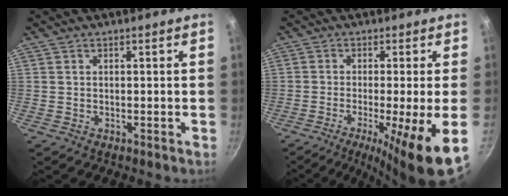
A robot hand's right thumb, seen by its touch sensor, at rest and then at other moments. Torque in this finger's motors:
{"motor_torque": [0.82, 1.57, 0.15, -0.07, 0.11]}